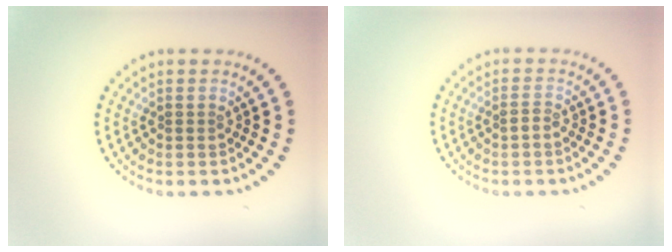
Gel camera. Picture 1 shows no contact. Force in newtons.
{"total": 0.9, "press": 0.9, "slide": 0.2}